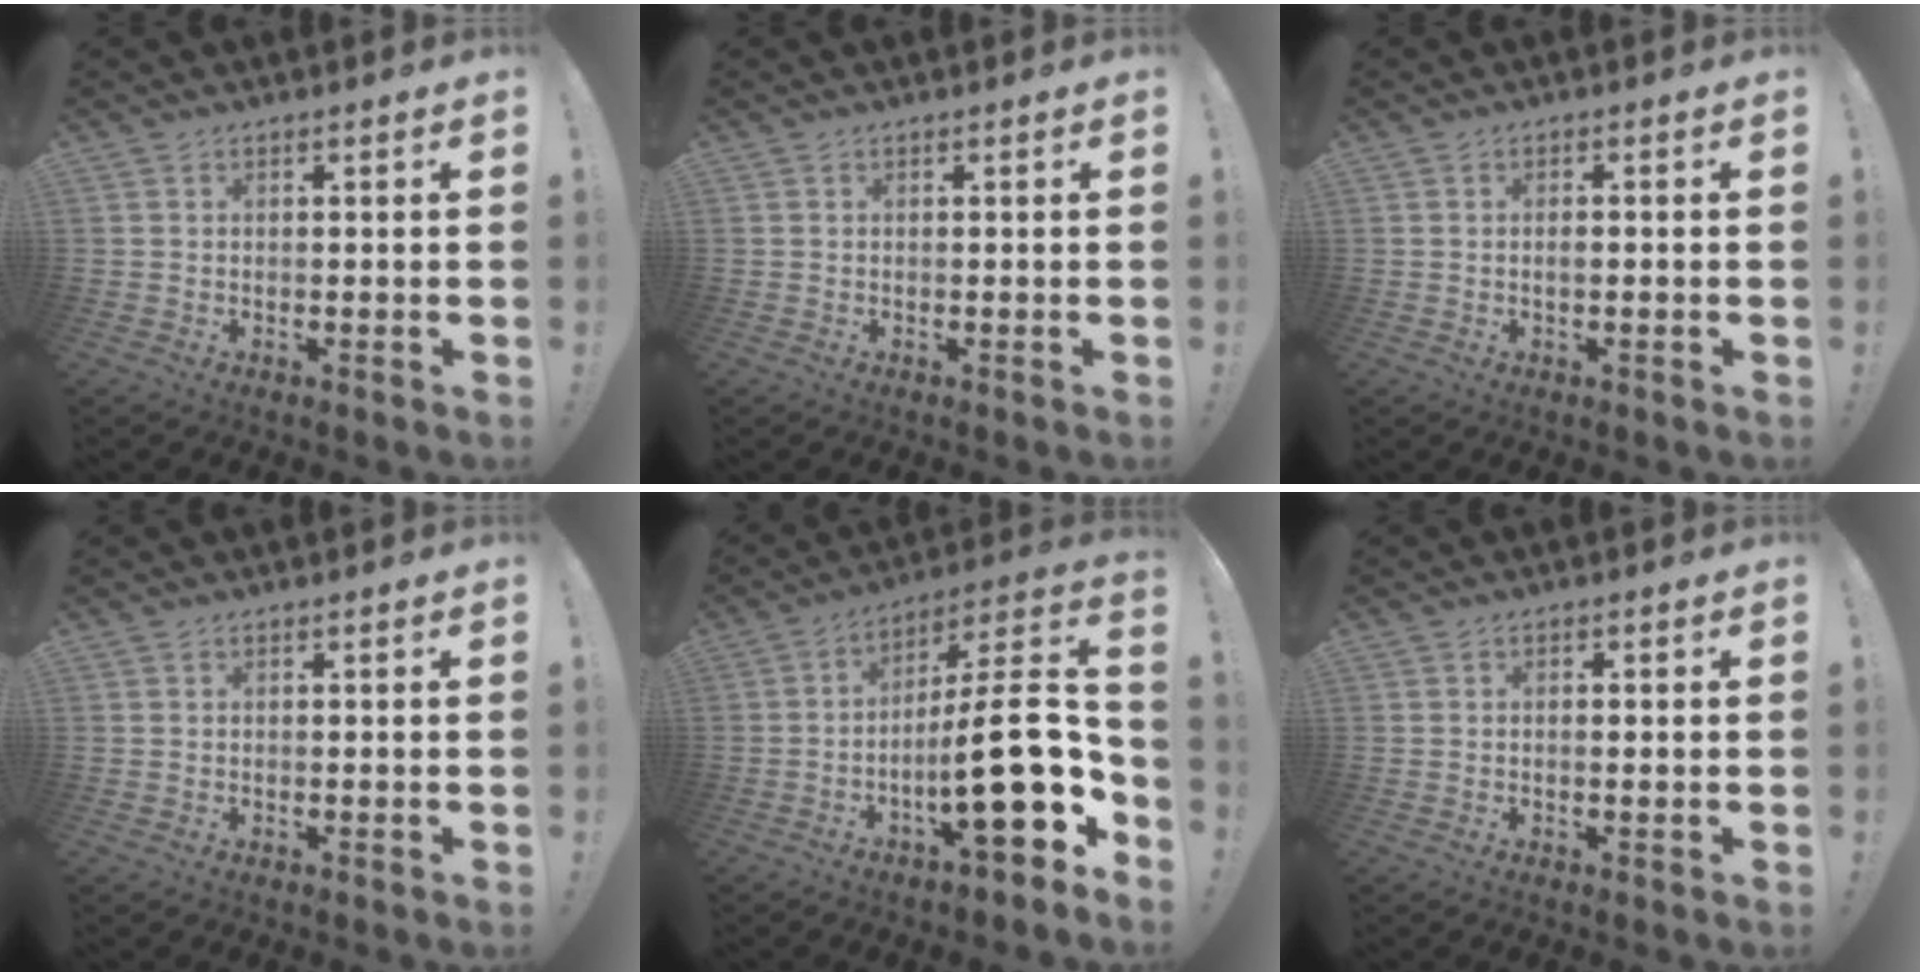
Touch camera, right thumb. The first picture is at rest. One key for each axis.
{"total": 0.0}
{"total": 1.6, "fx": -0.8, "fy": 0.2, "fz": 1.3, "tx": -0.020, "ty": 0.000, "tz": -0.016}
{"total": 0.0}
{"total": 23.1, "fx": -5.7, "fy": 5.5, "fz": 21.7, "tx": -0.343, "ty": 0.014, "tz": -0.091}
{"total": 1.2, "fx": -0.3, "fy": 0.0, "fz": 1.1, "tx": -0.015, "ty": -0.002, "tz": -0.008}